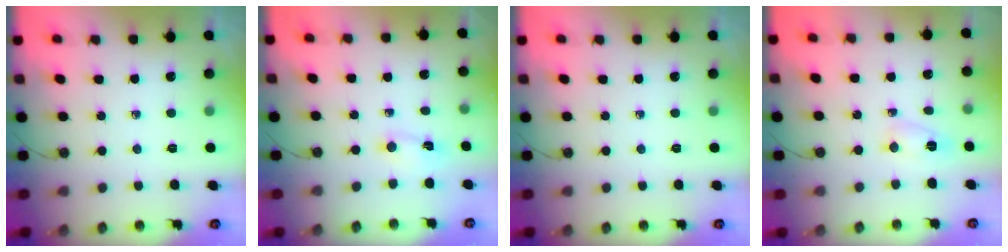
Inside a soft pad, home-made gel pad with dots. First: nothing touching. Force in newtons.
{"total": 1.1, "press": 1.0, "slide": 0.6}
{"total": 0.0}
{"total": 3.2, "press": 3.2, "slide": 0.1}